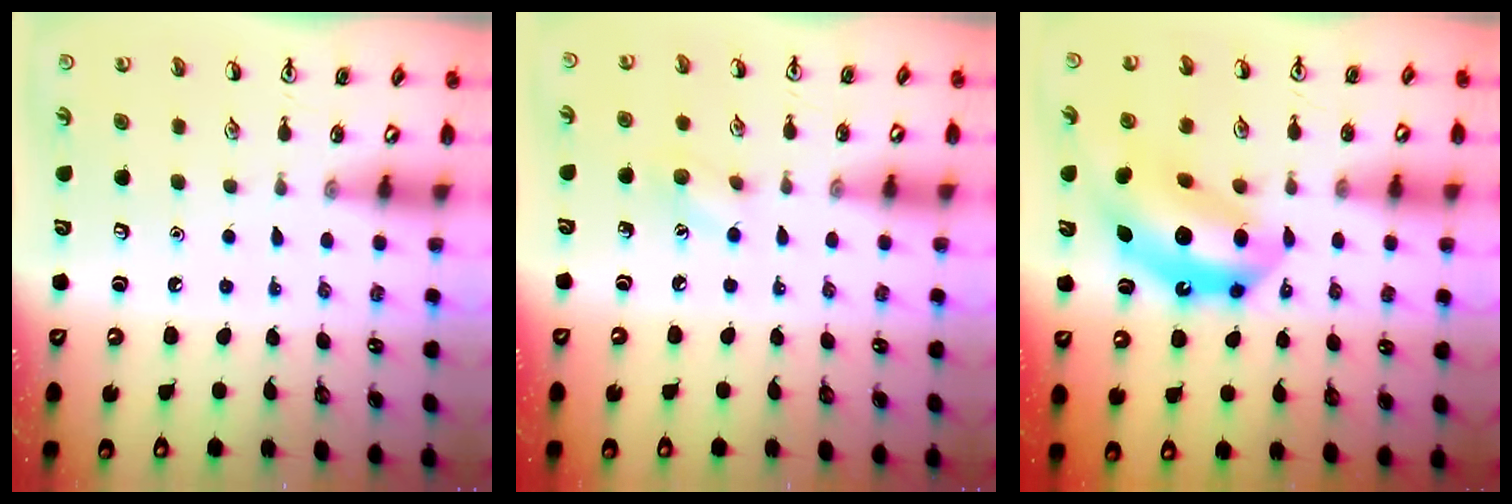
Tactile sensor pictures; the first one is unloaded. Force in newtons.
{"total": 7.1, "press": 6.9, "slide": 1.8}
{"total": 12.9, "press": 12.2, "slide": 4.0}